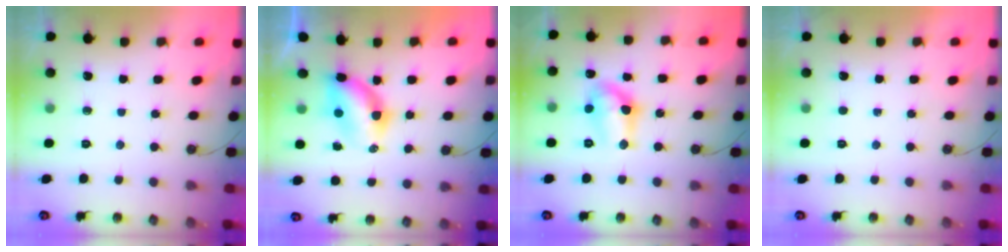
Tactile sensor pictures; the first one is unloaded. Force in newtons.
{"total": 8.0, "press": 7.0, "slide": 3.9}
{"total": 11.7, "press": 11.7, "slide": 1.0}
{"total": 0.0}